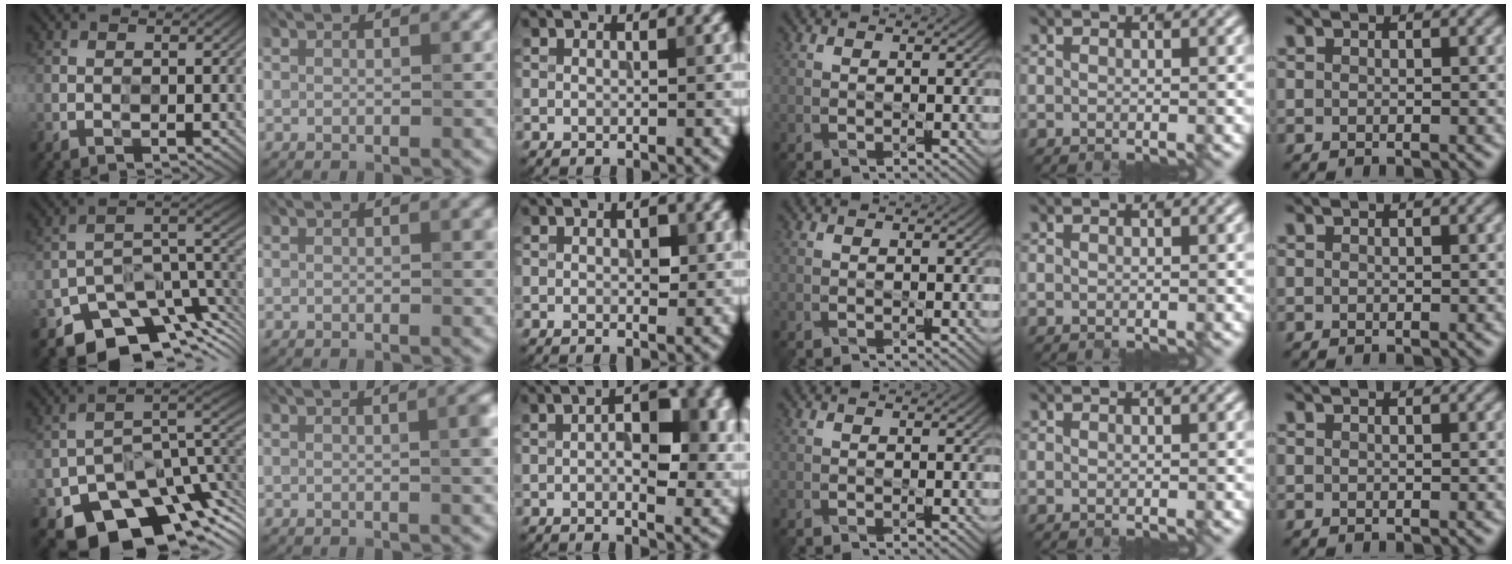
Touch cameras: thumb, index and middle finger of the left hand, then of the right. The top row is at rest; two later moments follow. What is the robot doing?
{"motion": "open", "object": "glasses case"}